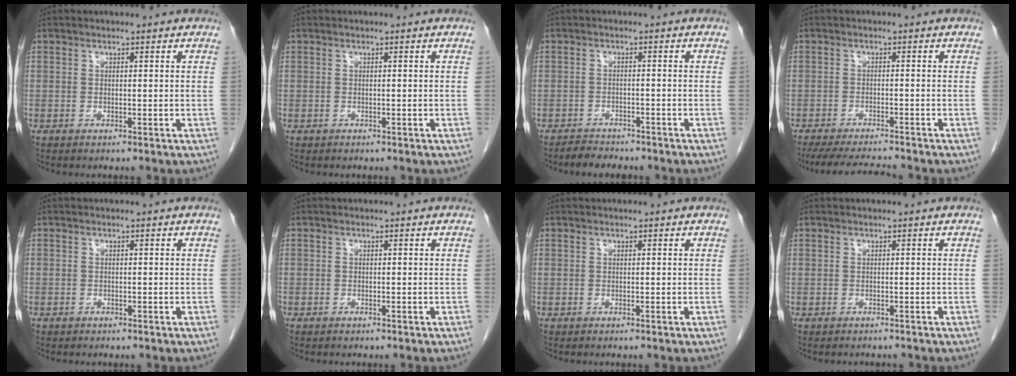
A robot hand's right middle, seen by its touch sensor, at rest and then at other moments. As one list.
[{"total": 0.0}, {"total": 3.3, "force": [-3.1, 1.1, 0.7], "torque": [-0.021, -0.006, -0.047]}, {"total": 7.7, "force": [-7.2, -0.1, 2.9], "torque": [-0.048, -0.013, -0.115]}, {"total": 0.6, "force": [-0.4, 0.4, 0.0], "torque": [-0.010, 0.002, -0.009]}, {"total": 0.5, "force": [-0.4, 0.3, 0.1], "torque": [-0.007, 0.001, -0.009]}, {"total": 0.0}, {"total": 1.1, "force": [-1.1, 0.2, 0.2], "torque": [-0.010, -0.005, -0.013]}]